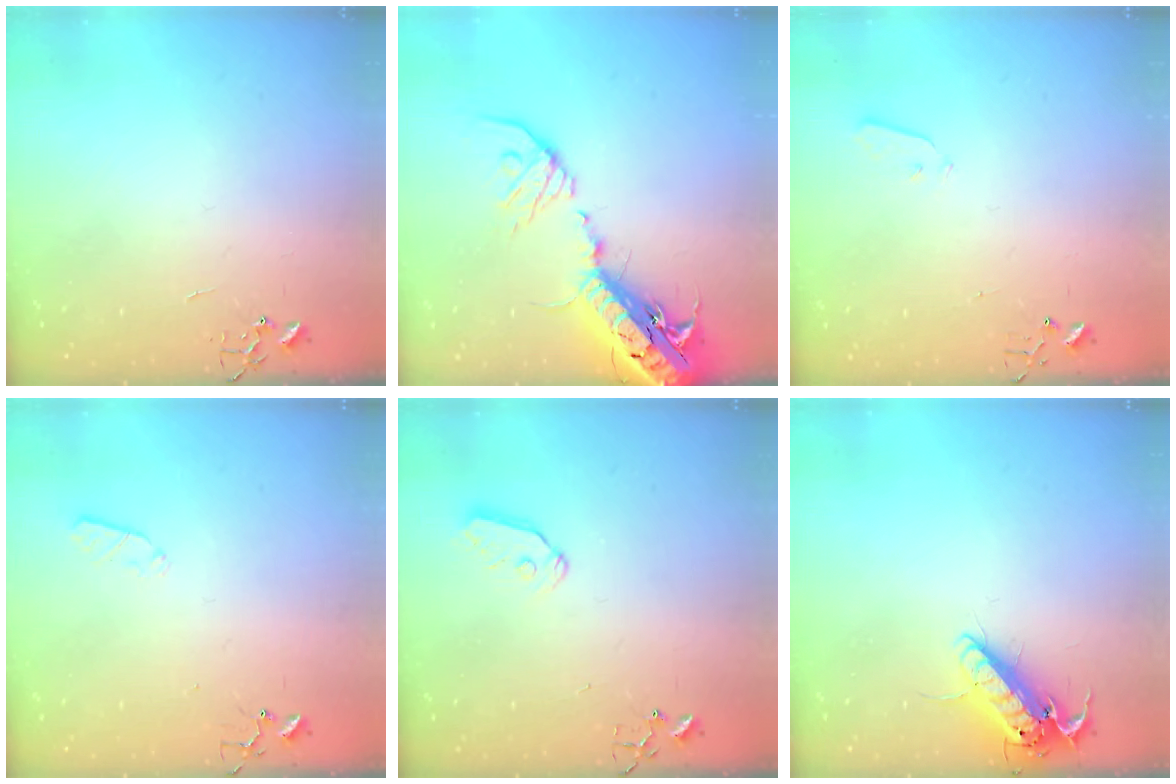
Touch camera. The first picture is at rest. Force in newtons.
{"total": 23.9, "press": 23.3, "slide": 5.5}
{"total": 2.9, "press": 2.8, "slide": 0.8}
{"total": 3.6, "press": 3.6, "slide": 0.5}
{"total": 7.4, "press": 7.4, "slide": 0.5}
{"total": 13.8, "press": 13.6, "slide": 2.3}